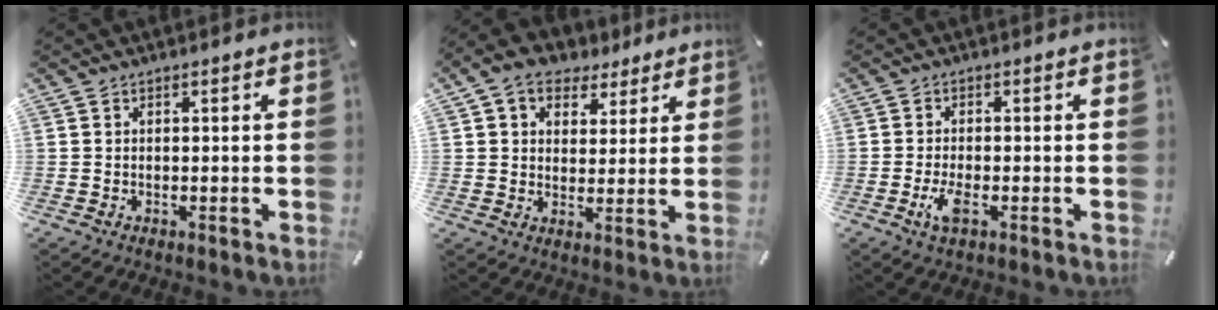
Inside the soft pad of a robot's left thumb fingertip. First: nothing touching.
{"total": 9.0, "force": [5.1, 6.4, 3.7], "torque": [-0.064, -0.019, 0.092]}
{"total": 4.0, "force": [-1.5, 1.4, 3.5], "torque": [-0.084, -0.005, -0.031]}